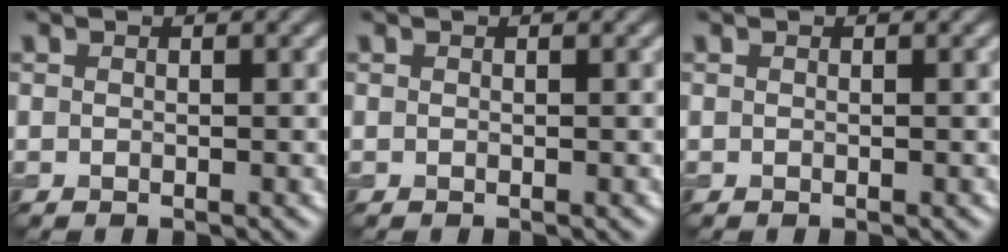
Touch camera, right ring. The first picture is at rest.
{"total": 0.0}
{"total": 0.0}